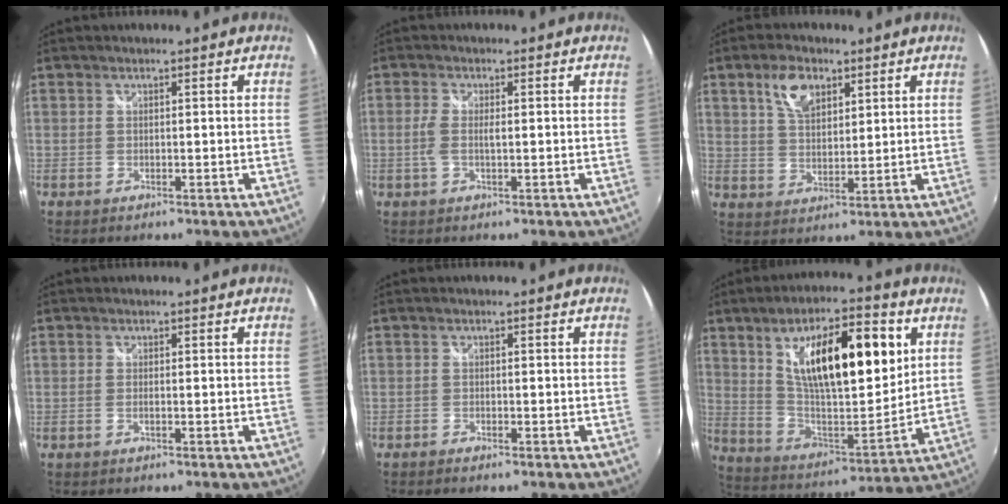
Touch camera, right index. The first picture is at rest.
{"total": 3.0, "force": [-0.2, 0.9, 2.9], "torque": [-0.063, -0.001, -0.005]}
{"total": 7.3, "force": [3.8, 3.9, 4.8], "torque": [-0.088, 0.013, 0.070]}
{"total": 1.1, "force": [-0.3, 0.1, 1.0], "torque": [-0.019, 0.000, -0.007]}
{"total": 1.0, "force": [-0.8, 0.3, 0.4], "torque": [-0.013, -0.003, -0.018]}
{"total": 22.3, "force": [7.9, 8.3, 19.0], "torque": [-0.311, 0.004, 0.139]}